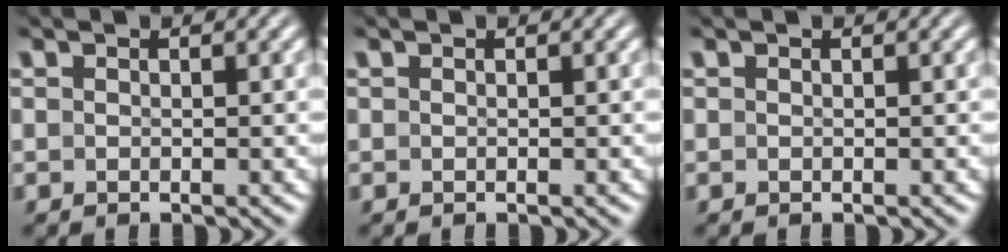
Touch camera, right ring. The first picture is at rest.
{"total": 0.0}
{"total": 0.0}